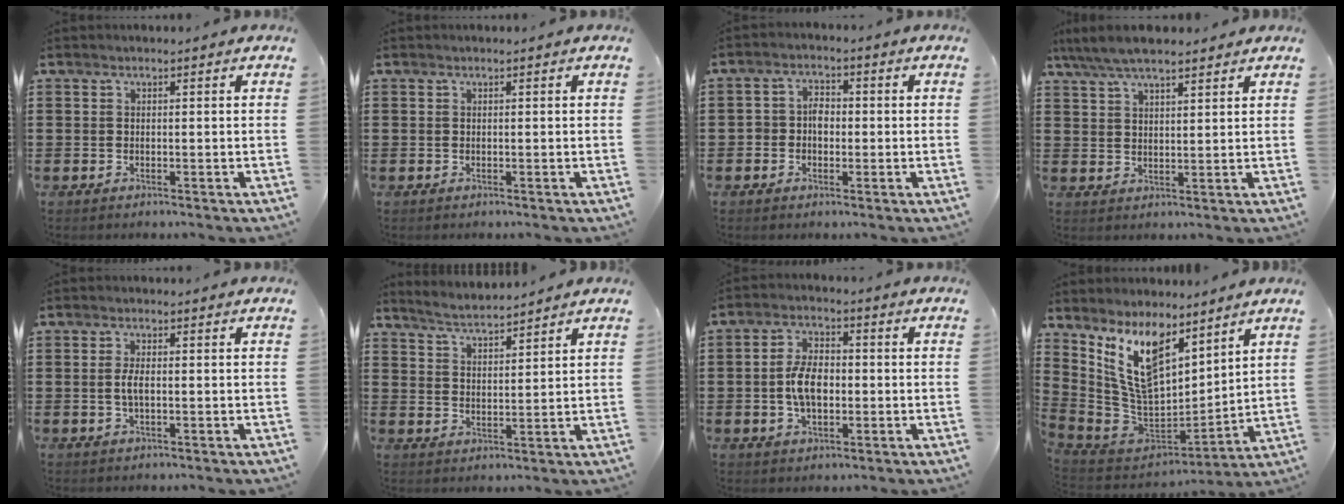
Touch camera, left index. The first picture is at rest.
{"total": 0.0}
{"total": 3.0, "force": [-0.6, 2.2, 1.9], "torque": [-0.042, 0.007, -0.014]}
{"total": 5.9, "force": [5.0, 1.5, 2.9], "torque": [-0.070, -0.006, 0.092]}
{"total": 2.5, "force": [-0.2, 0.8, 2.3], "torque": [-0.058, -0.006, -0.009]}
{"total": 3.7, "force": [3.7, -0.2, 0.5], "torque": [-0.024, -0.014, 0.065]}
{"total": 6.5, "force": [-0.8, 3.6, 5.4], "torque": [-0.120, 0.003, -0.019]}
{"total": 12.6, "force": [7.2, 6.2, 8.3], "torque": [-0.210, -0.035, 0.135]}